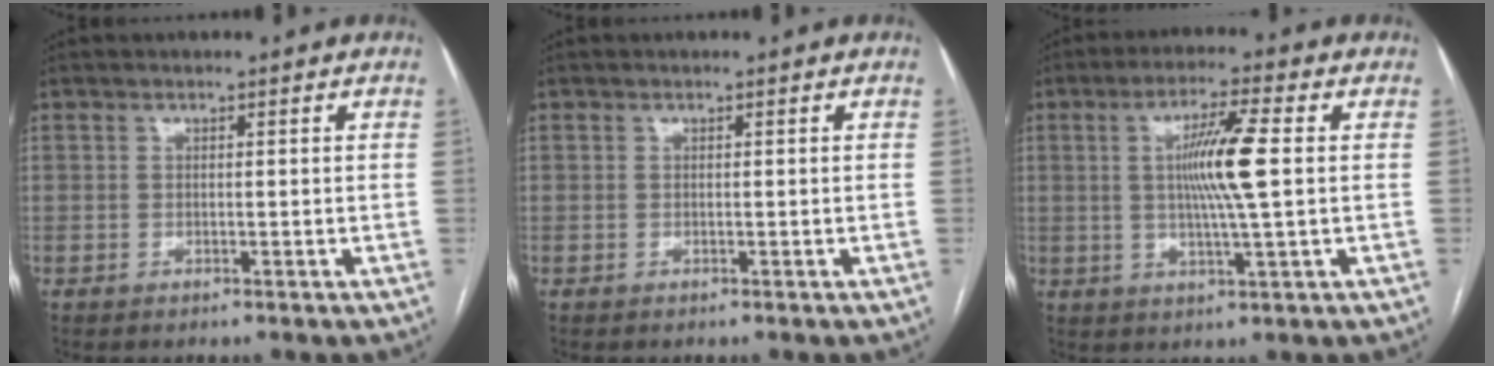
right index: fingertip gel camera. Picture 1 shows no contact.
{"total": 0.0}
{"total": 8.9, "force": [1.0, -0.2, 8.8], "torque": [-0.162, 0.000, 0.018]}